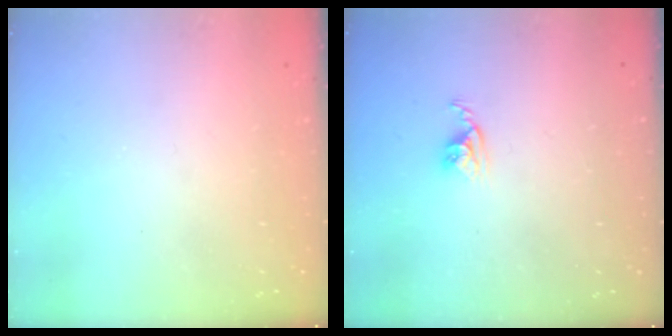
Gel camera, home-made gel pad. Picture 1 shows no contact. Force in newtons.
{"total": 3.8, "press": 3.8, "slide": 0.1}